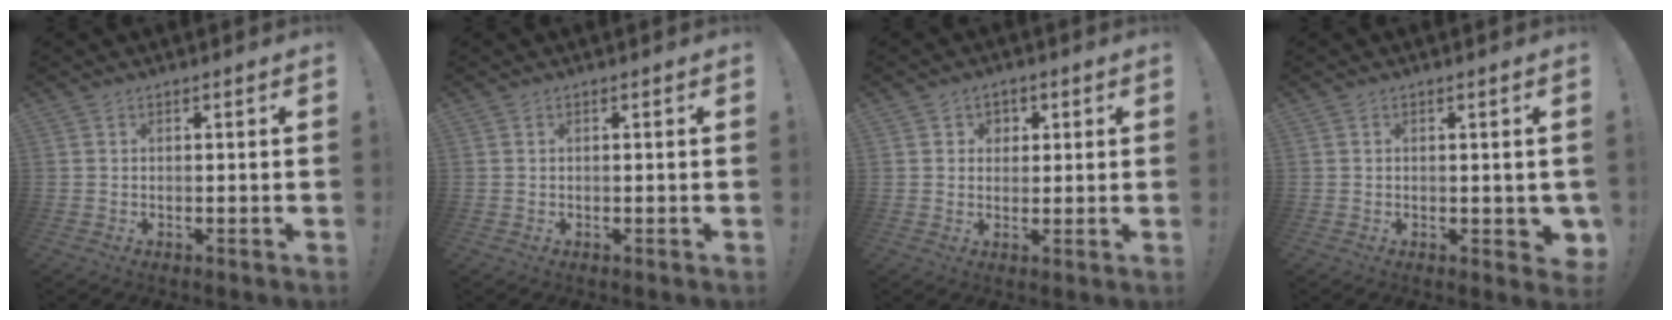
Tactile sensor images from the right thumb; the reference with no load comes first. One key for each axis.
{"total": 0.0}
{"total": 3.6, "fx": 1.3, "fy": 3.3, "fz": 0.6, "tx": 0.000, "ty": -0.005, "tz": 0.022}
{"total": 2.4, "fx": 0.1, "fy": 1.5, "fz": 1.8, "tx": -0.012, "ty": 0.000, "tz": 0.004}